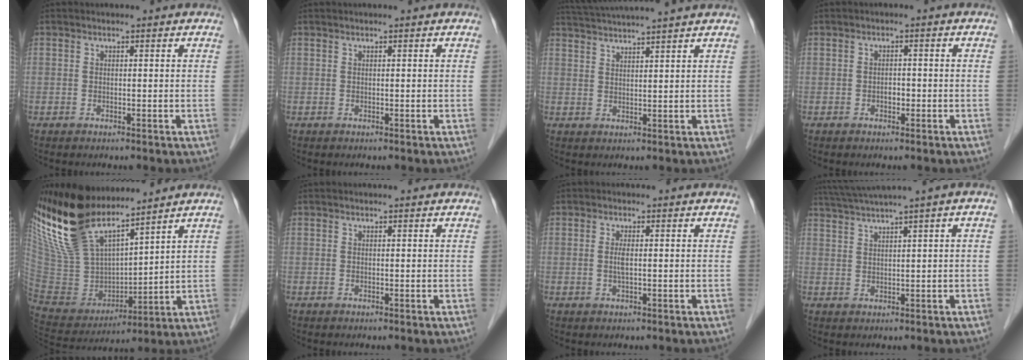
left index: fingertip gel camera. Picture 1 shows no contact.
{"total": 0.0}
{"total": 10.9, "force": [9.9, -1.1, 4.3], "torque": [-0.082, 0.025, 0.148]}
{"total": 1.2, "force": [-0.7, 0.7, 0.7], "torque": [-0.009, 0.000, -0.011]}
{"total": 19.7, "force": [15.5, 5.7, 10.7], "torque": [-0.230, 0.008, 0.308]}
{"total": 0.5, "force": [0.5, 0.2, 0.2], "torque": [-0.007, 0.011, 0.008]}
{"total": 1.3, "force": [-0.1, 0.2, 1.3], "torque": [-0.031, -0.004, -0.001]}
{"total": 6.2, "force": [4.3, -1.4, 4.2], "torque": [-0.079, 0.019, 0.081]}